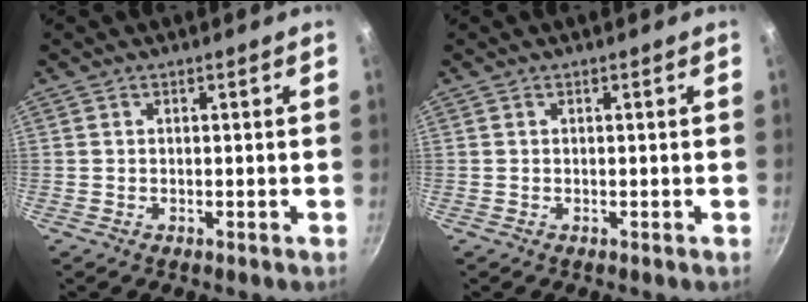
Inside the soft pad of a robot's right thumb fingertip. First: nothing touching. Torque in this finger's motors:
{"motor_torque": [-0.12, -0.12, 0.00, 0.00, 0.00]}